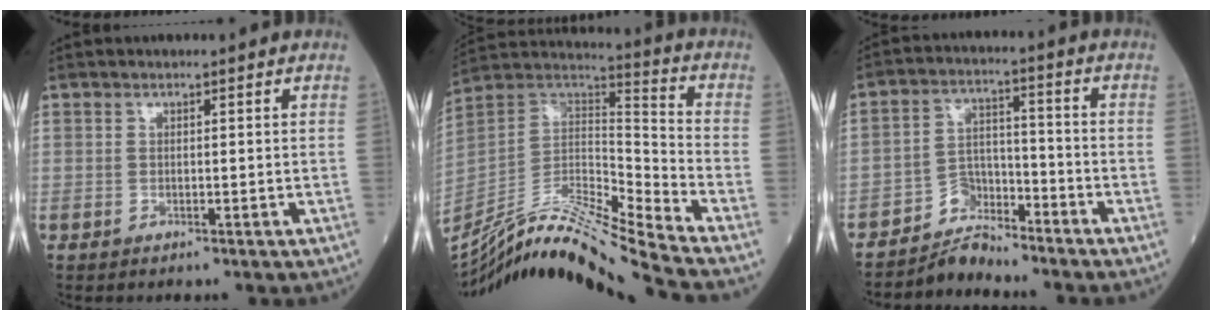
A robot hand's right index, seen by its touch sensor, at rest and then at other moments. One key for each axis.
{"total": 23.4, "fx": -20.9, "fy": -2.3, "fz": 10.2, "tx": -0.212, "ty": -0.012, "tz": -0.371}
{"total": 5.2, "fx": -5.0, "fy": 1.5, "fz": -0.1, "tx": 0.006, "ty": 0.013, "tz": -0.091}